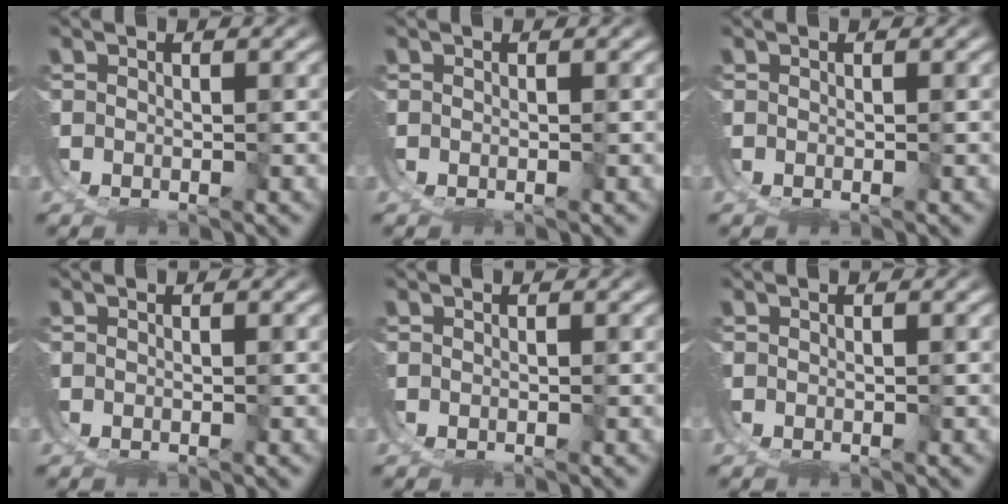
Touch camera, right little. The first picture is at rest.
{"total": 0.0}
{"total": 0.0}
{"total": 0.0}
{"total": 0.0}
{"total": 0.0}